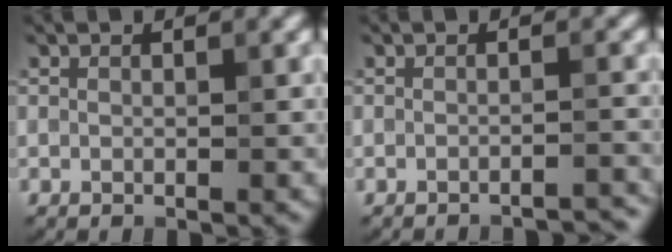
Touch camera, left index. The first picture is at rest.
{"total": 3.0, "force": [-2.8, 0.4, 1.0], "torque": [-0.005, 0.012, -0.037]}